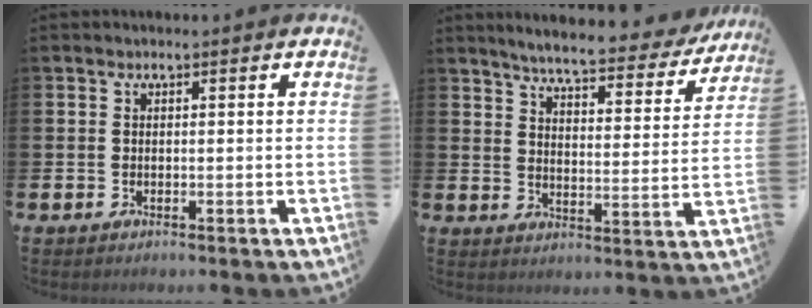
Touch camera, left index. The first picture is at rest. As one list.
[{"total": 5.8, "force": [5.4, 0.5, 2.0], "torque": [-0.050, -0.041, 0.085]}]